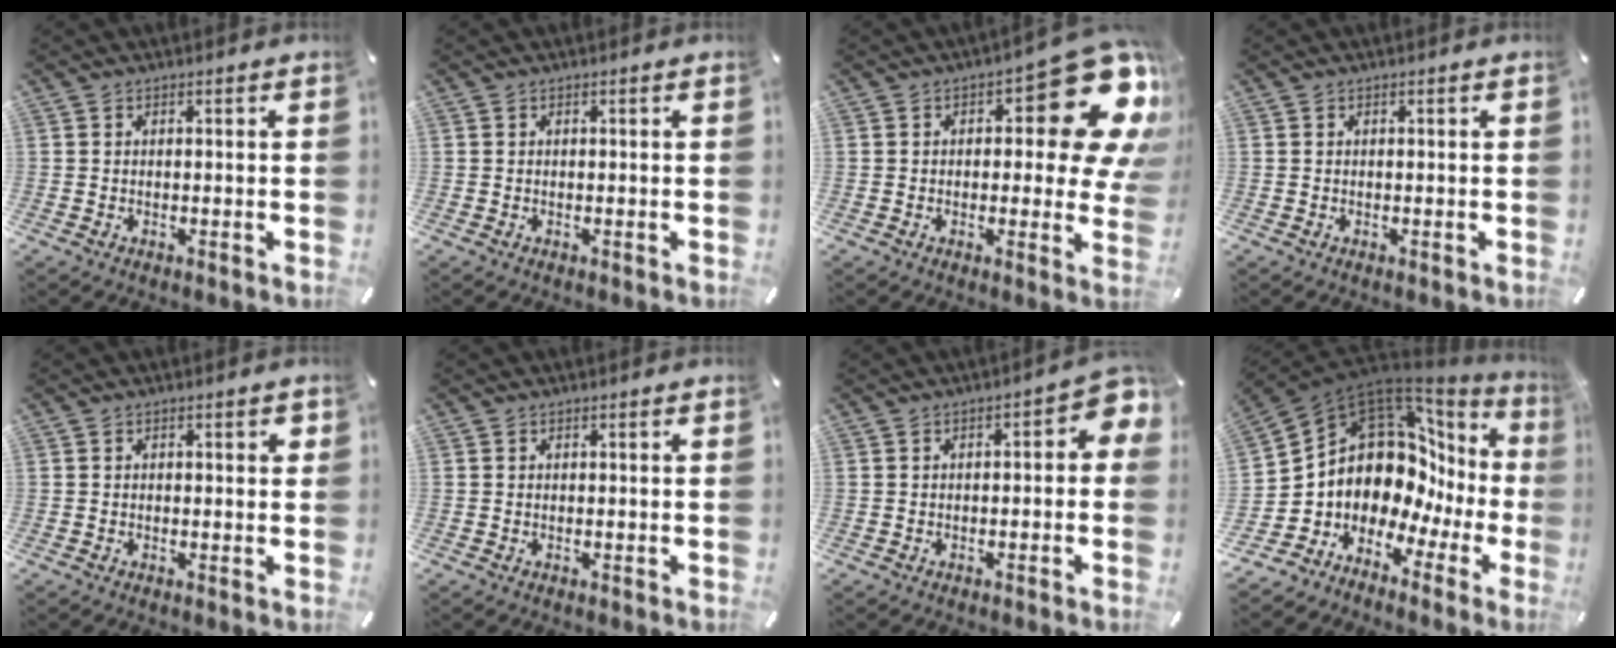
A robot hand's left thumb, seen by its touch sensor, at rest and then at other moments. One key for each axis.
{"total": 0.0}
{"total": 18.5, "fx": 7.3, "fy": 7.3, "fz": 15.3, "tx": -0.182, "ty": -0.060, "tz": 0.115}
{"total": 0.0}
{"total": 1.4, "fx": 0.2, "fy": 0.6, "fz": 1.2, "tx": -0.024, "ty": 0.004, "tz": 0.001}
{"total": 0.0}
{"total": 4.8, "fx": -0.7, "fy": 2.3, "fz": 4.1, "tx": -0.050, "ty": 0.004, "tz": -0.017}
{"total": 12.8, "fx": 3.6, "fy": 10.1, "fz": 6.8, "tx": -0.135, "ty": -0.083, "tz": 0.067}